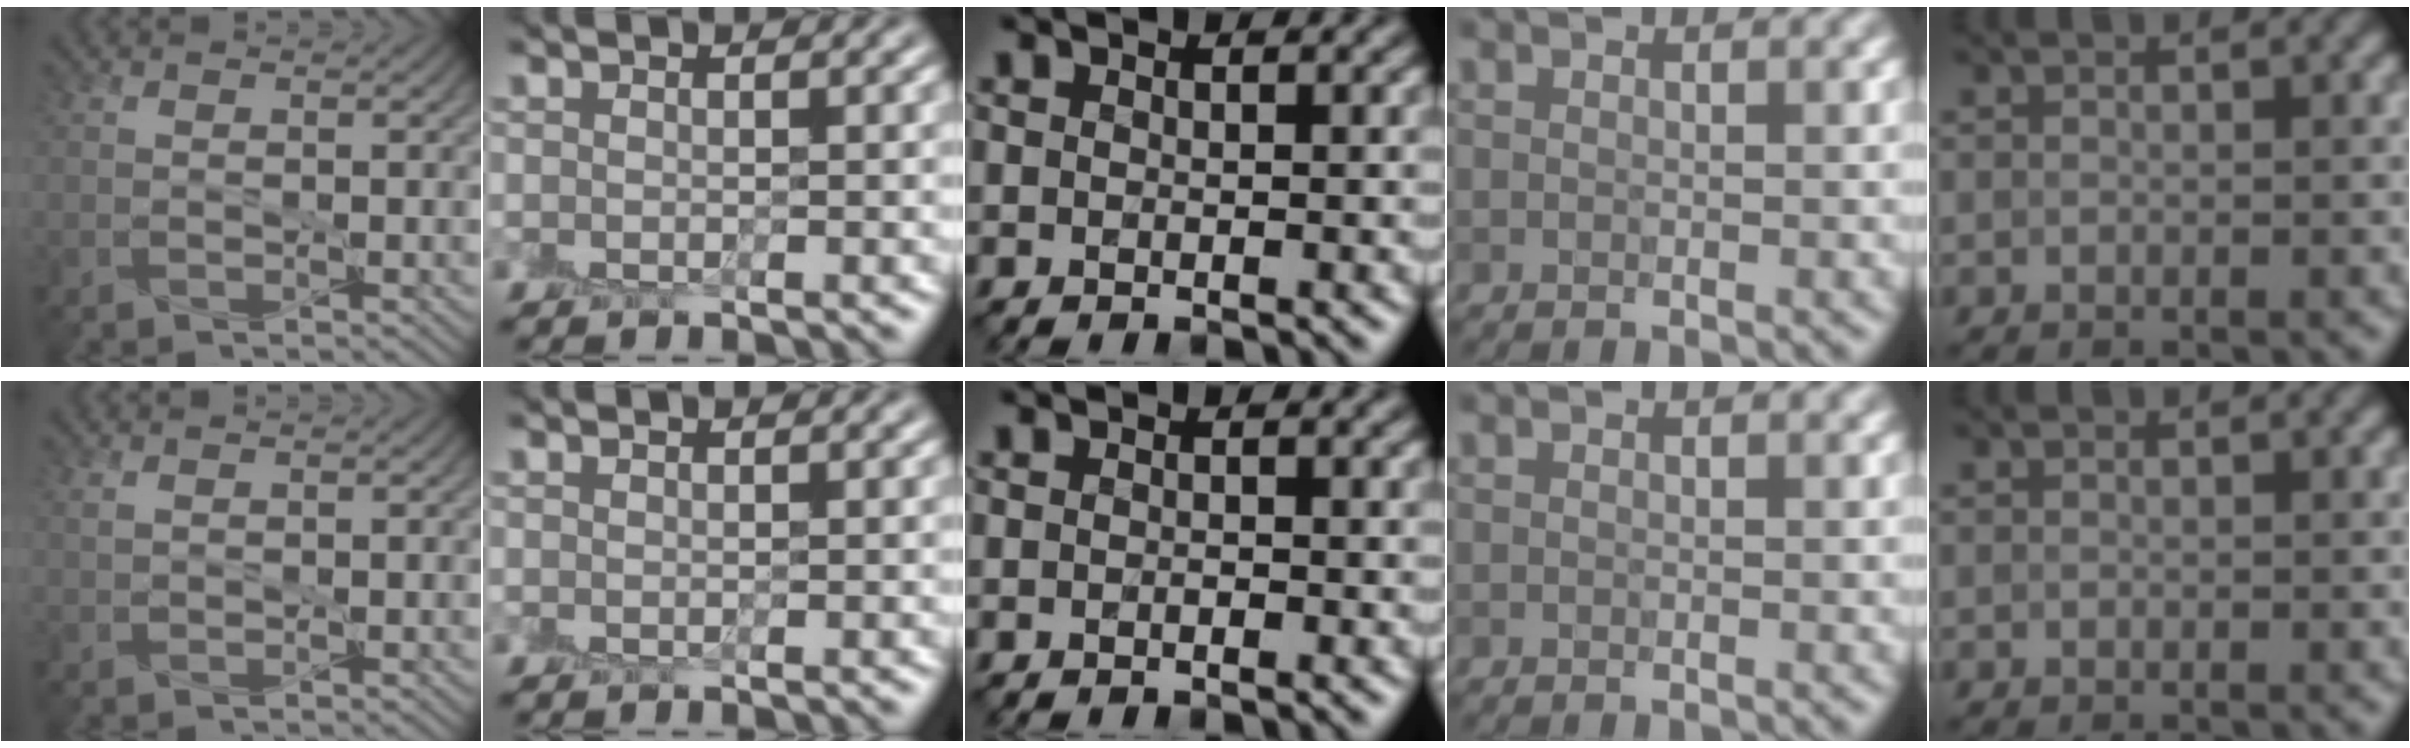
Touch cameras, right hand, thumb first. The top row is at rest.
{"thumb": {"total": 0.9, "force": [0.6, 0.4, 0.5], "torque": [-0.017, 0.001, 0.014]}, "middle": {"total": 0.5, "force": [-0.2, 0.1, 0.4], "torque": [-0.005, 0.003, -0.003]}}